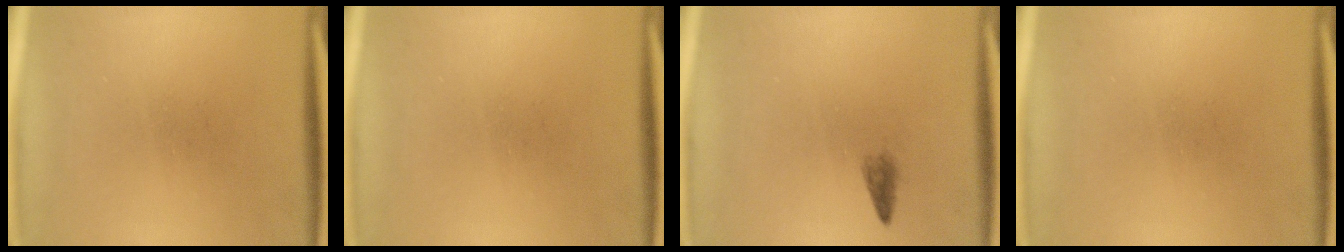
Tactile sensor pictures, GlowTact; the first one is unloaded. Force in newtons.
{"total": 0.0}
{"total": 1.1}
{"total": 0.0}